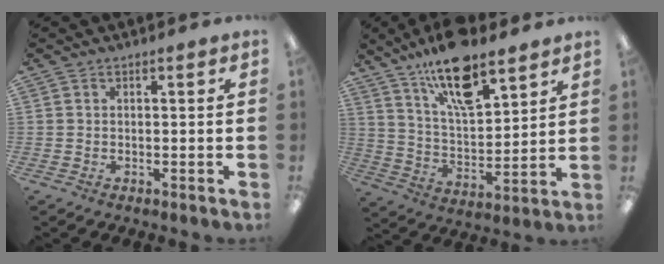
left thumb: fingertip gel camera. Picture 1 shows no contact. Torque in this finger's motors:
{"motor_torque": [0.50, 0.29, 1.49, -1.29, 0.15]}